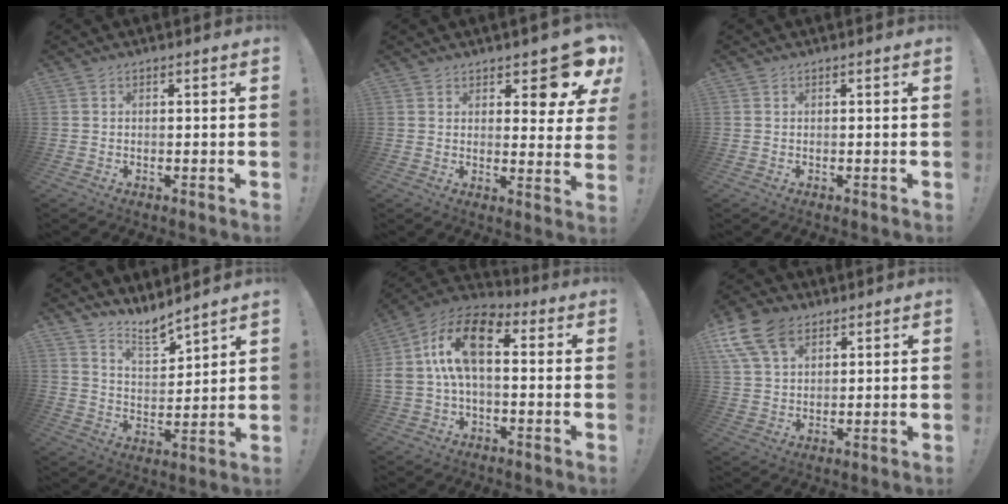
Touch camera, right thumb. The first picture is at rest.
{"total": 9.8, "force": [6.8, 3.1, 6.4], "torque": [-0.072, -0.057, 0.117]}
{"total": 0.5, "force": [-0.1, 0.5, 0.0], "torque": [0.001, 0.000, -0.002]}
{"total": 8.3, "force": [7.9, 1.5, 2.1], "torque": [-0.038, -0.070, 0.145]}
{"total": 16.2, "force": [2.6, 8.9, 13.3], "torque": [-0.256, 0.015, 0.048]}
{"total": 13.4, "force": [7.1, 8.5, 7.6], "torque": [-0.152, -0.027, 0.137]}